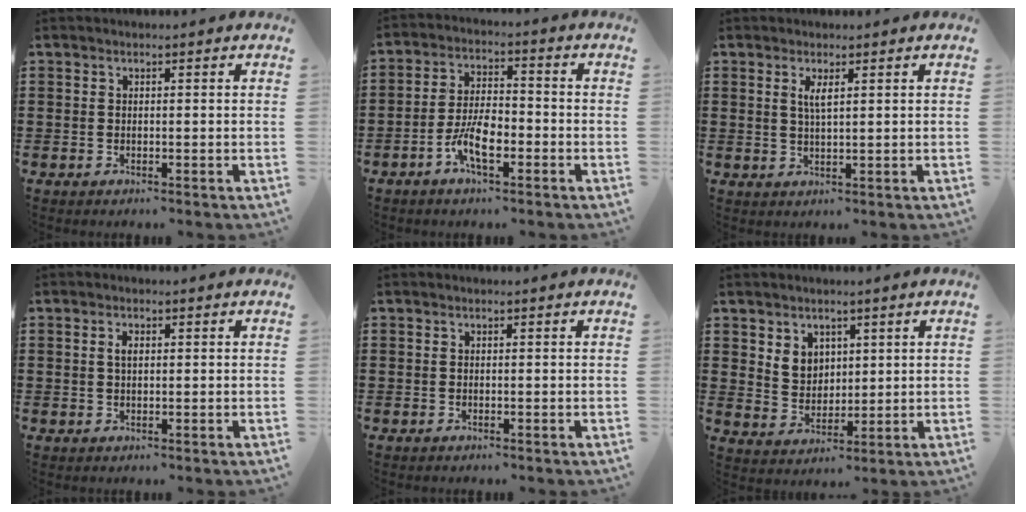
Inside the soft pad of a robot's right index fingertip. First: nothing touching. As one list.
[{"total": 6.9, "force": [-3.2, 2.6, 5.6], "torque": [-0.126, -0.007, -0.063]}, {"total": 2.1, "force": [0.9, 0.5, 1.8], "torque": [-0.038, 0.003, 0.014]}, {"total": 1.5, "force": [0.3, 0.7, 1.2], "torque": [-0.026, 0.006, 0.004]}, {"total": 0.0}, {"total": 4.6, "force": [2.7, 3.7, 0.8], "torque": [-0.024, 0.006, 0.050]}]